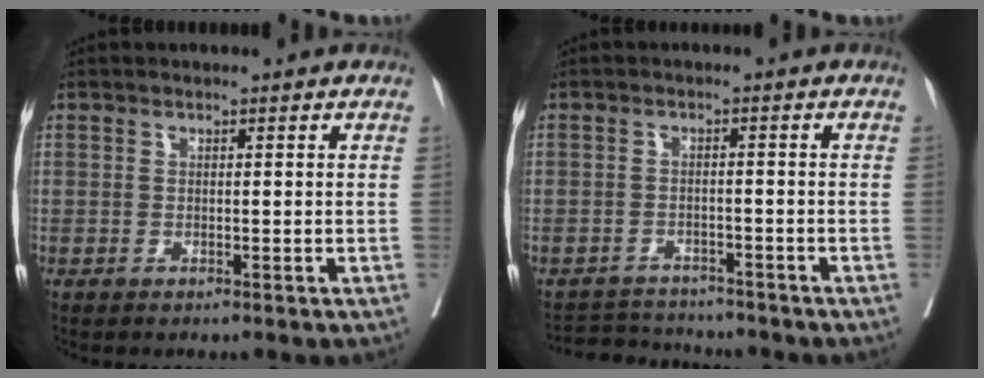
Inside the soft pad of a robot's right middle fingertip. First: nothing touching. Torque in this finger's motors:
{"motor_torque": [-0.14, -0.39, -0.03, -0.01]}